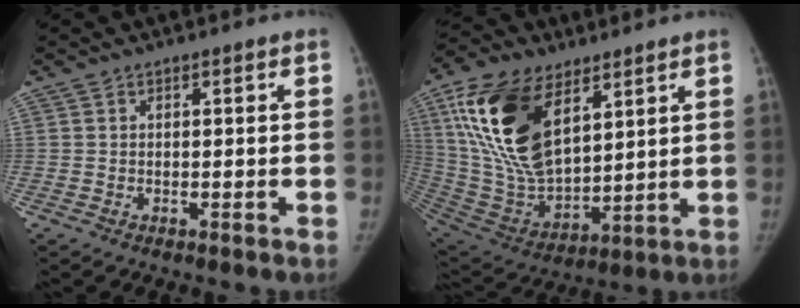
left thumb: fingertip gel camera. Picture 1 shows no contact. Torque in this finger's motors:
{"motor_torque": [1.05, 0.65, 2.09, -0.68, 0.74]}